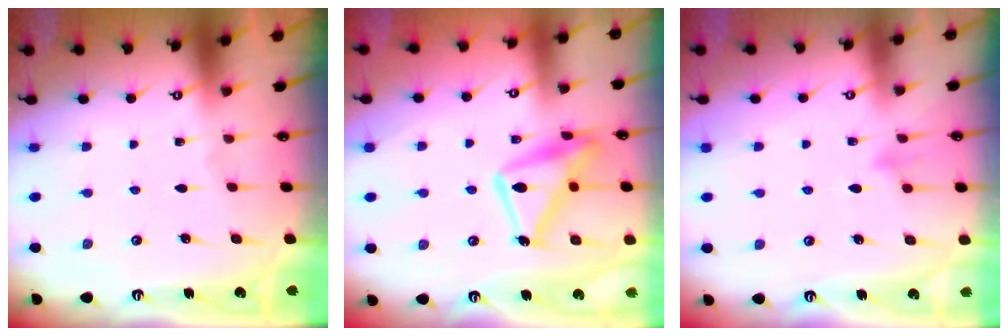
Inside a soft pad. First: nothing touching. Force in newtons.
{"total": 16.5, "press": 16.4, "slide": 1.3}
{"total": 8.2, "press": 8.1, "slide": 0.6}